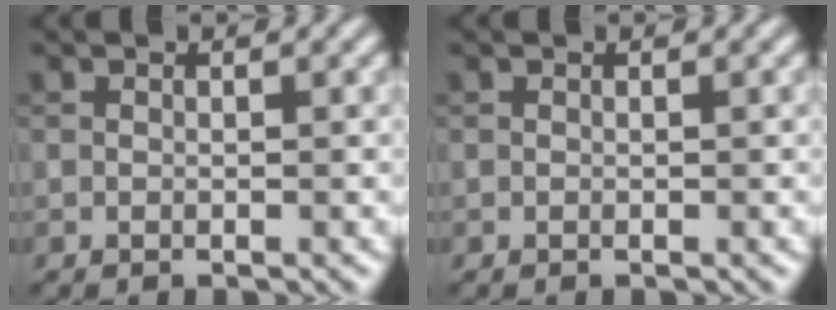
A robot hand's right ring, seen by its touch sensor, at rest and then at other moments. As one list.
[{"total": 0.0}]